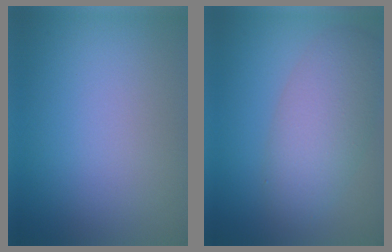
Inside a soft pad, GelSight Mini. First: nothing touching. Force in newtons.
{"total": 5.8, "press": 5.8, "slide": 0.2}